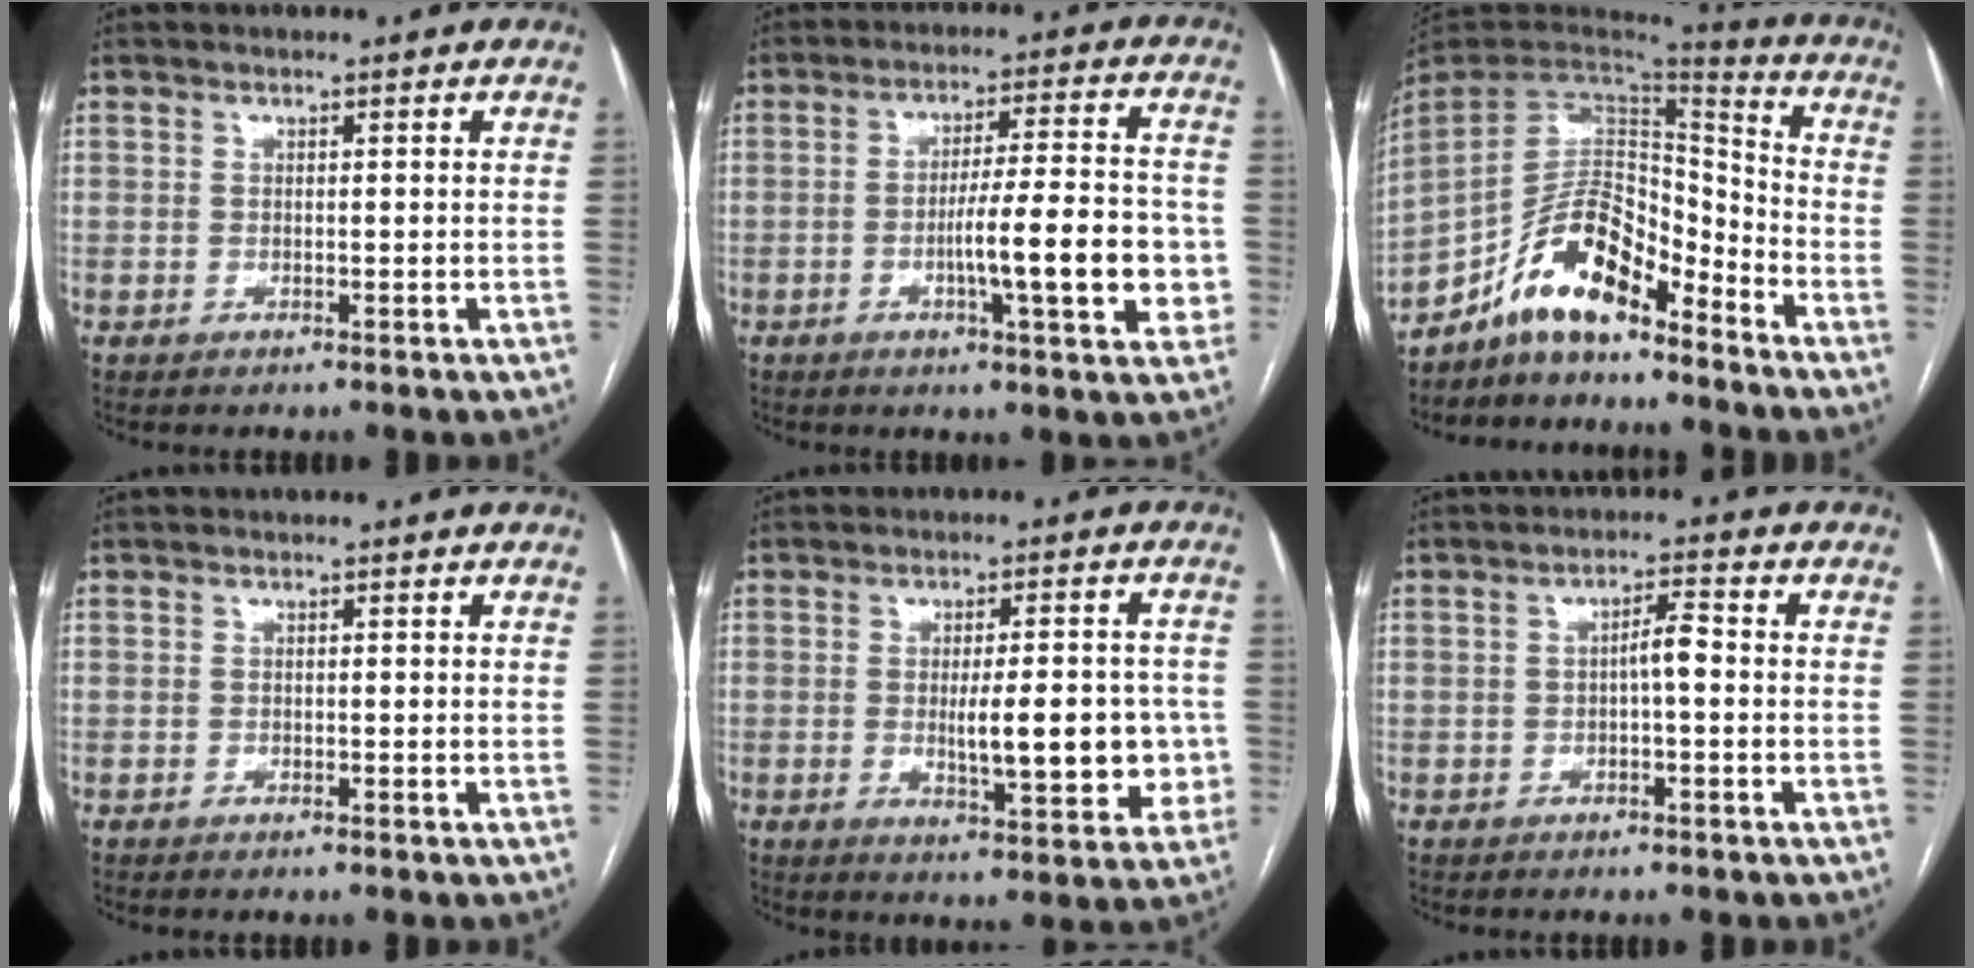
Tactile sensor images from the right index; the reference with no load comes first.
{"total": 12.4, "force": [-2.9, 1.9, 12.0], "torque": [-0.176, 0.011, -0.040]}
{"total": 12.4, "force": [-9.1, 4.1, 7.4], "torque": [-0.132, 0.028, -0.166]}
{"total": 0.0}
{"total": 10.6, "force": [-1.3, 3.0, 10.1], "torque": [-0.137, 0.004, -0.007]}
{"total": 3.0, "force": [-0.4, 0.5, 2.9], "torque": [-0.047, 0.007, -0.007]}